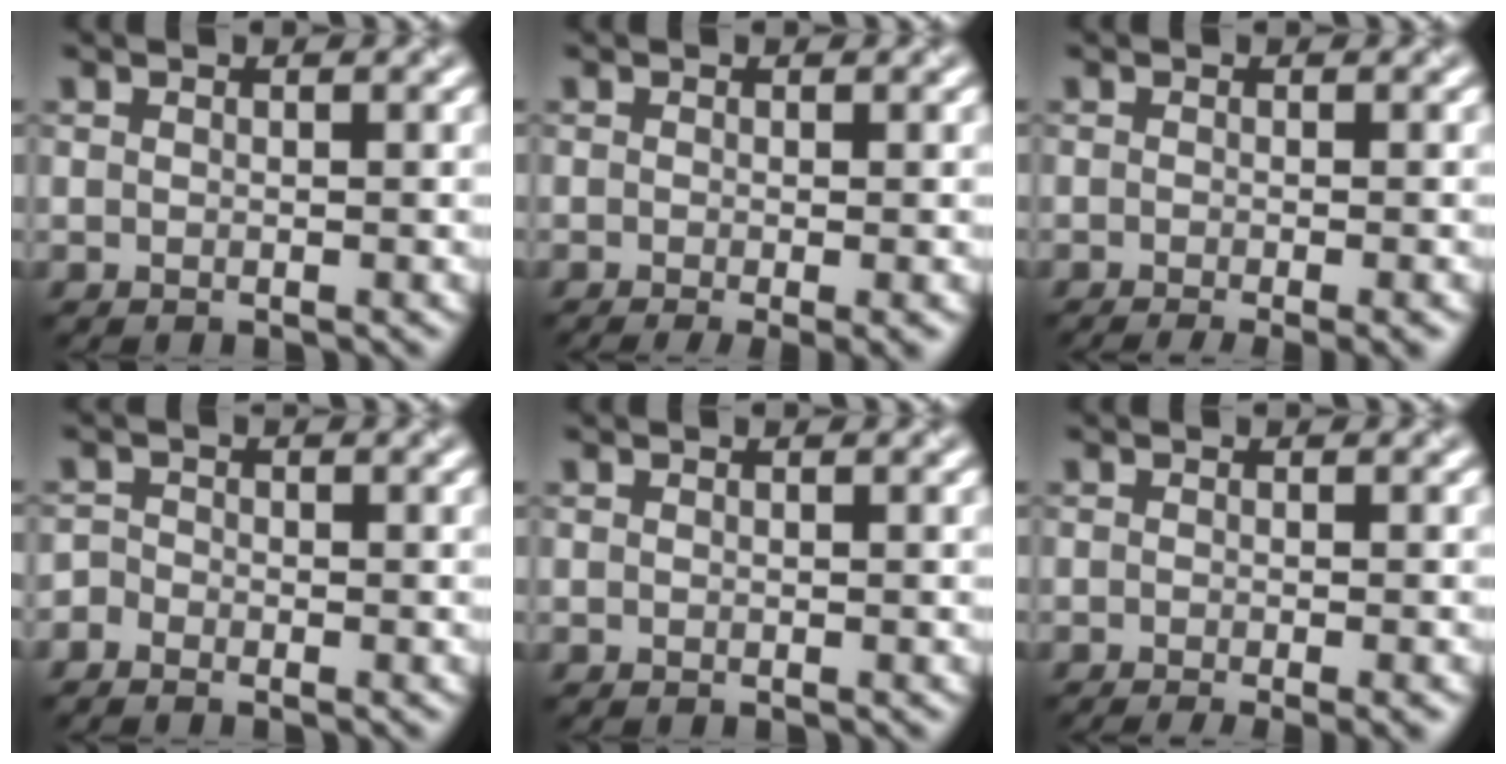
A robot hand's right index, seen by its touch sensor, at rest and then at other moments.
{"total": 2.4, "force": [-1.0, 0.3, 2.1], "torque": [-0.038, -0.014, -0.015]}
{"total": 2.9, "force": [-1.7, 0.5, 2.3], "torque": [-0.033, -0.013, -0.023]}
{"total": 1.4, "force": [-1.2, 0.8, 0.1], "torque": [0.003, 0.003, -0.025]}
{"total": 0.0}
{"total": 2.6, "force": [-1.5, 0.4, 2.0], "torque": [-0.030, -0.013, -0.021]}